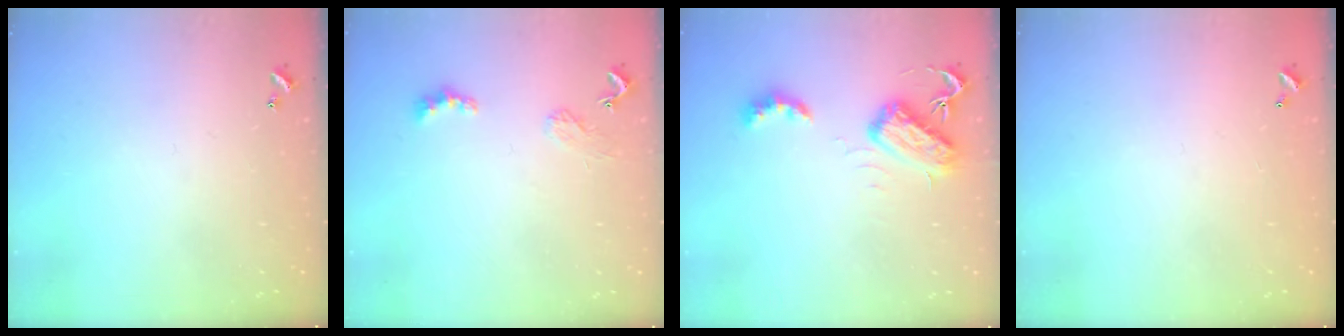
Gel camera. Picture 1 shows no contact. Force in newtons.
{"total": 2.4, "press": 2.3, "slide": 0.5}
{"total": 6.1, "press": 6.0, "slide": 0.5}
{"total": 3.0, "press": 3.0, "slide": 0.1}